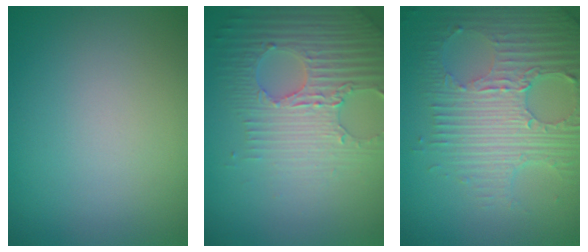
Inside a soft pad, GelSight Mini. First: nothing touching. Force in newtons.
{"total": 4.8, "press": 4.4, "slide": 2.0}
{"total": 7.6, "press": 5.1, "slide": 5.7}